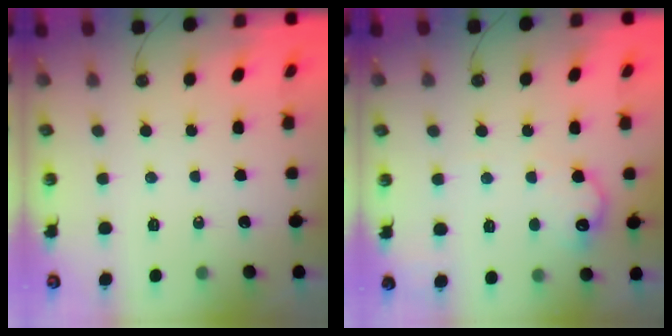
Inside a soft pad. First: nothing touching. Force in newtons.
{"total": 12.4, "press": 12.4, "slide": 0.6}